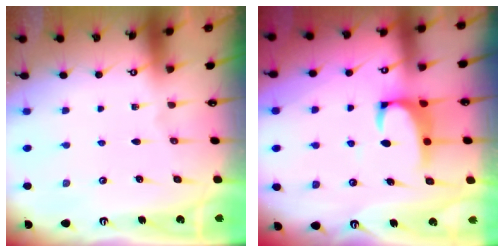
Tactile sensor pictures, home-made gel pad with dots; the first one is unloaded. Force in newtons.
{"total": 2.2, "press": 2.0, "slide": 0.9}